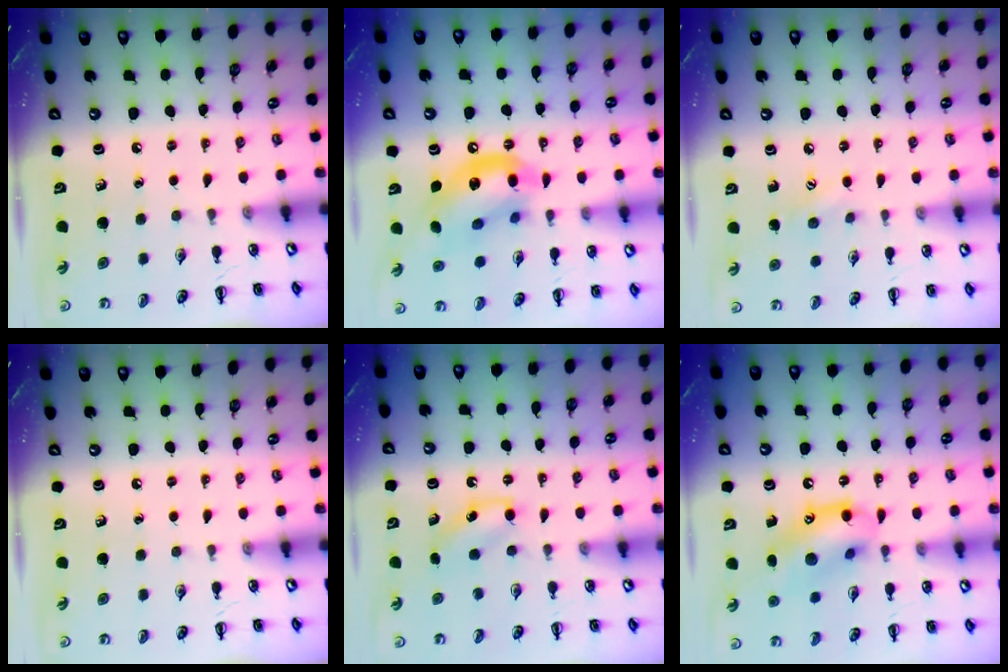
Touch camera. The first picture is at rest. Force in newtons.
{"total": 14.2, "press": 13.8, "slide": 3.3}
{"total": 6.6, "press": 6.5, "slide": 1.4}
{"total": 0.0}
{"total": 5.1, "press": 4.9, "slide": 1.3}
{"total": 14.8, "press": 14.6, "slide": 2.3}